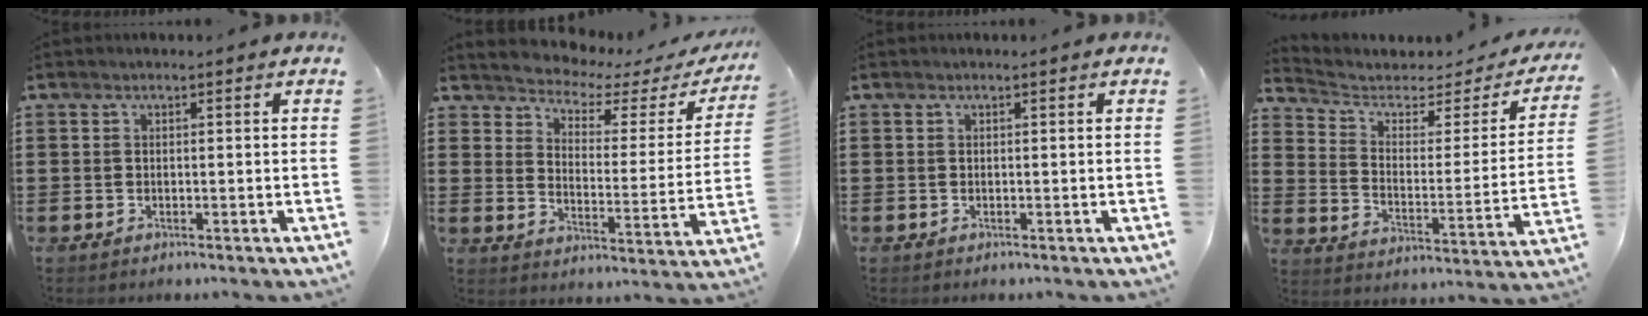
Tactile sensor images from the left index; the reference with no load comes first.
{"total": 3.1, "force": [2.9, 0.9, 0.7], "torque": [-0.038, -0.025, 0.039]}
{"total": 0.0}
{"total": 3.7, "force": [2.6, 2.1, 1.6], "torque": [-0.053, -0.015, 0.039]}